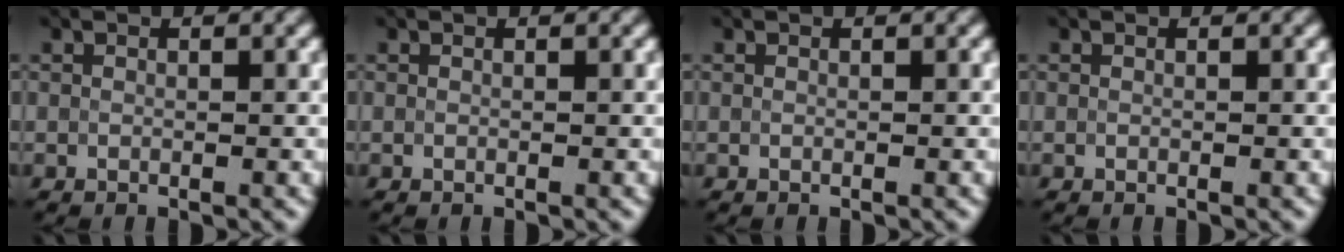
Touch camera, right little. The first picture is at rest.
{"total": 0.0}
{"total": 0.0}
{"total": 0.0}